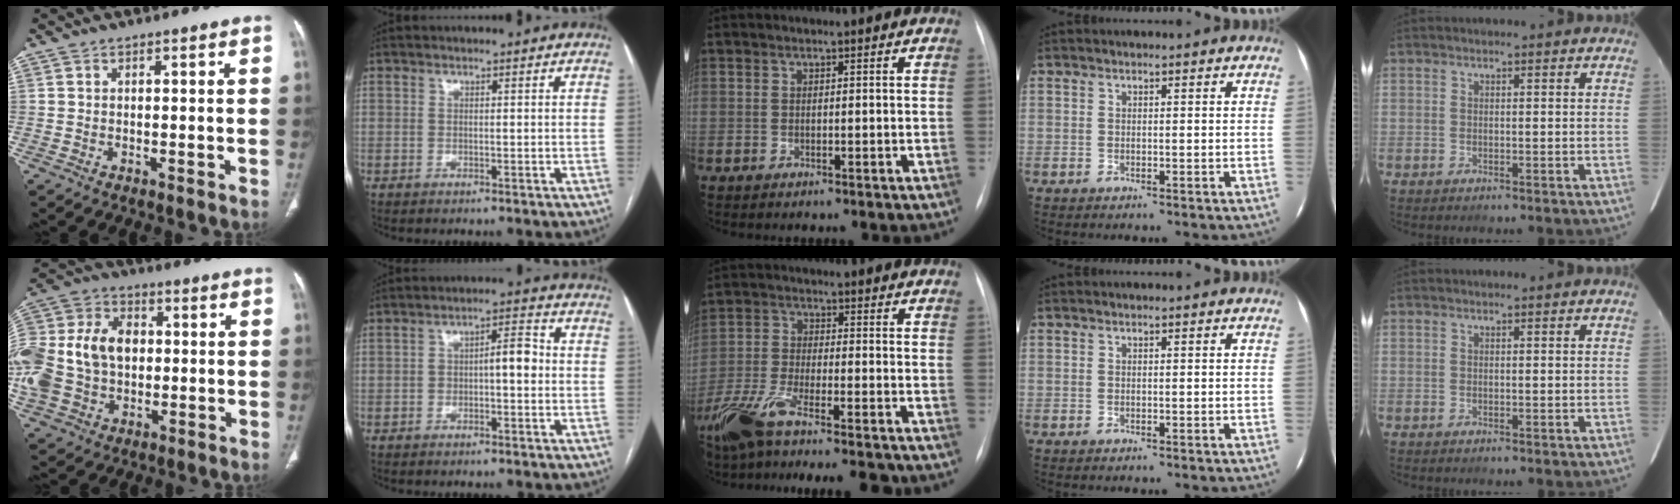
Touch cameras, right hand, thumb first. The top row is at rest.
{"thumb": {"total": 22.2, "force": [0.5, 16.4, 15.0], "torque": [-0.337, 0.028, 0.020]}, "index": {"total": 4.6, "force": [-0.6, 1.4, 4.3], "torque": [-0.064, 0.028, -0.009]}, "middle": {"total": 16.6, "force": [-13.8, 2.5, 8.9], "torque": [-0.179, -0.018, -0.225]}}